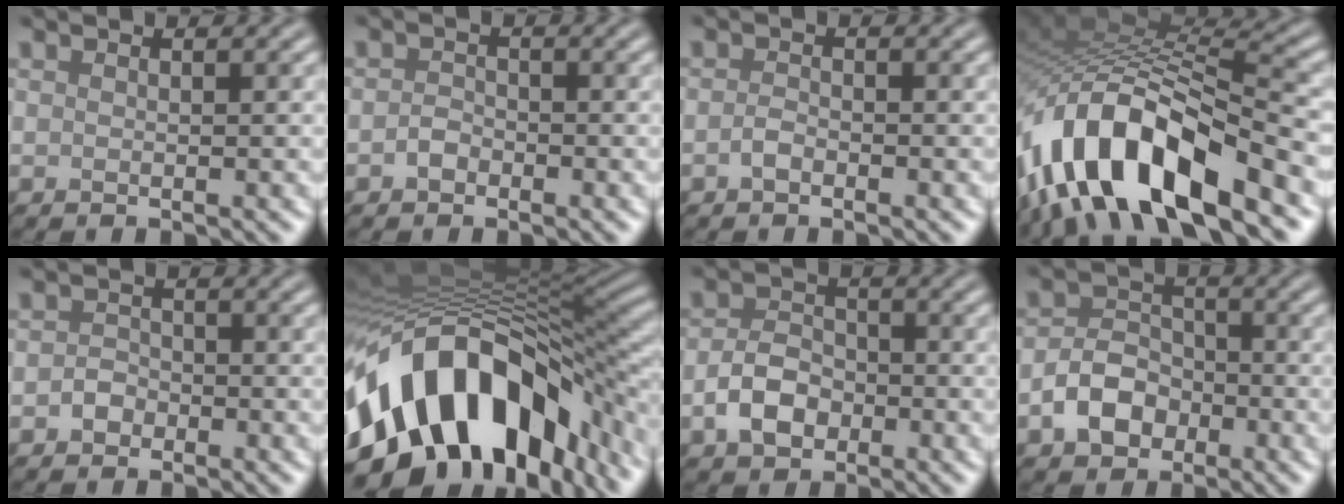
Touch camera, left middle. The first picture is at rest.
{"total": 1.2, "force": [-0.6, 0.9, 0.5], "torque": [-0.011, 0.002, -0.015]}
{"total": 1.0, "force": [-0.6, 0.5, 0.7], "torque": [-0.016, 0.001, -0.014]}
{"total": 14.3, "force": [-7.5, 5.6, 10.8], "torque": [-0.193, 0.017, -0.138]}
{"total": 1.4, "force": [-0.6, 1.2, 0.5], "torque": [-0.005, 0.002, -0.015]}
{"total": 16.5, "force": [-6.4, 9.7, 11.7], "torque": [-0.204, -0.003, -0.098]}
{"total": 3.7, "force": [-1.4, 2.6, 2.2], "torque": [-0.041, 0.003, -0.031]}
{"total": 4.1, "force": [-1.8, 3.0, 2.2], "torque": [-0.039, 0.003, -0.037]}